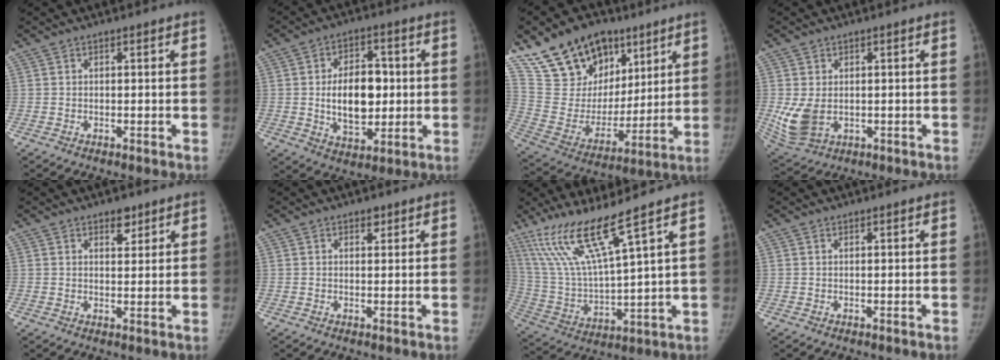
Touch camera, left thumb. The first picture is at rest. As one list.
[{"total": 12.9, "force": [0.1, 8.1, 10.0], "torque": [-0.125, 0.005, 0.009]}, {"total": 21.3, "force": [13.8, 13.4, 9.2], "torque": [-0.114, -0.048, 0.252]}, {"total": 7.2, "force": [-0.3, 5.2, 5.0], "torque": [-0.102, -0.013, 0.009]}, {"total": 3.1, "force": [2.1, 1.7, 1.5], "torque": [-0.005, -0.012, 0.032]}, {"total": 1.5, "force": [1.0, 0.9, 0.6], "torque": [0.001, -0.004, 0.011]}, {"total": 14.1, "force": [9.6, 0.3, 10.3], "torque": [-0.210, -0.052, 0.201]}, {"total": 0.0}]